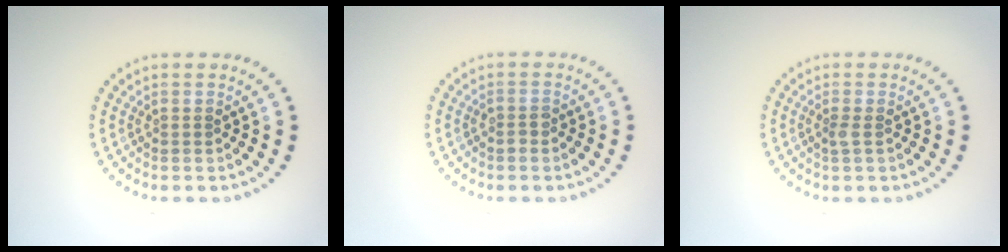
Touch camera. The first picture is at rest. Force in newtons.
{"total": 0.8, "press": 0.6, "slide": 0.4}
{"total": 0.8, "press": 0.5, "slide": 0.5}